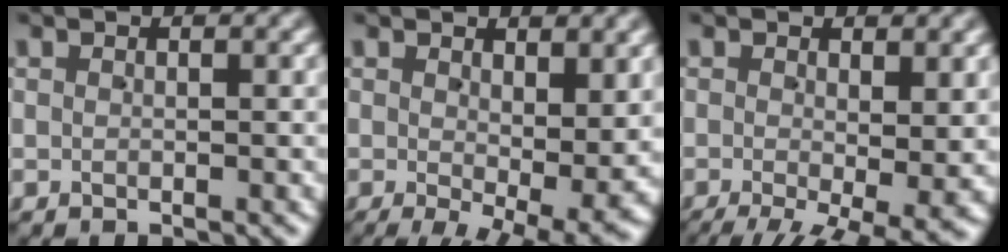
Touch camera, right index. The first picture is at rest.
{"total": 5.3, "force": [-1.5, 2.1, 4.7], "torque": [-0.064, -0.034, -0.006]}
{"total": 7.8, "force": [-4.9, 2.9, 5.3], "torque": [-0.076, -0.044, -0.051]}